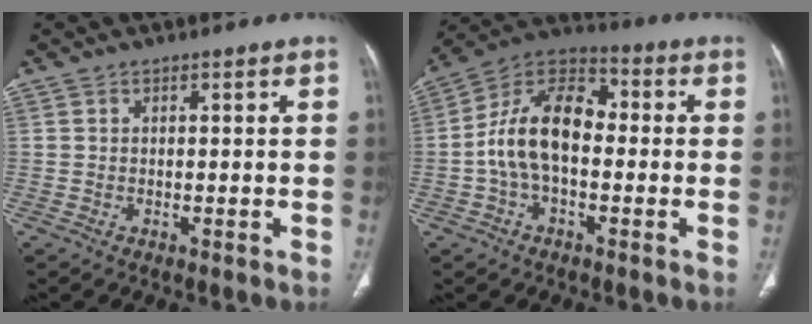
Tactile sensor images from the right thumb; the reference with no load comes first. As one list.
[{"total": 14.0, "force": [-1.1, 8.6, 11.1], "torque": [-0.189, 0.043, -0.030]}]